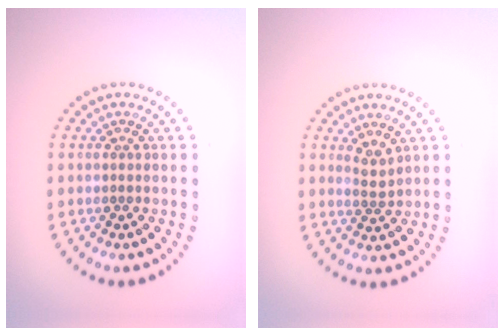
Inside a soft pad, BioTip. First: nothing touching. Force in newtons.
{"total": 1.7, "press": 1.2, "slide": 1.1}